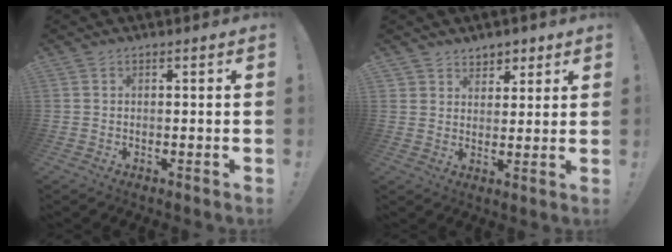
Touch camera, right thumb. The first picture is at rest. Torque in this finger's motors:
{"motor_torque": [-0.33, 0.36, -0.29, 0.36, 0.06]}